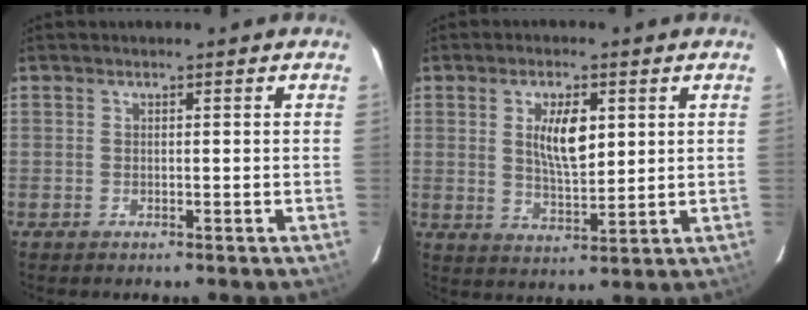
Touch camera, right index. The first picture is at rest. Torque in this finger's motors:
{"motor_torque": [0.27, 0.10, 0.30, 0.12]}